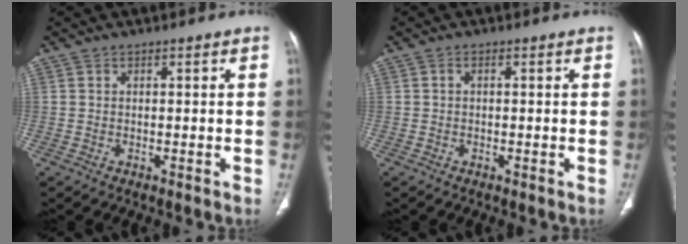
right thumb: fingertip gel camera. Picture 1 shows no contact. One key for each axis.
{"total": 0.5, "fx": 0.0, "fy": 0.3, "fz": 0.5, "tx": -0.008, "ty": 0.001, "tz": -0.004}